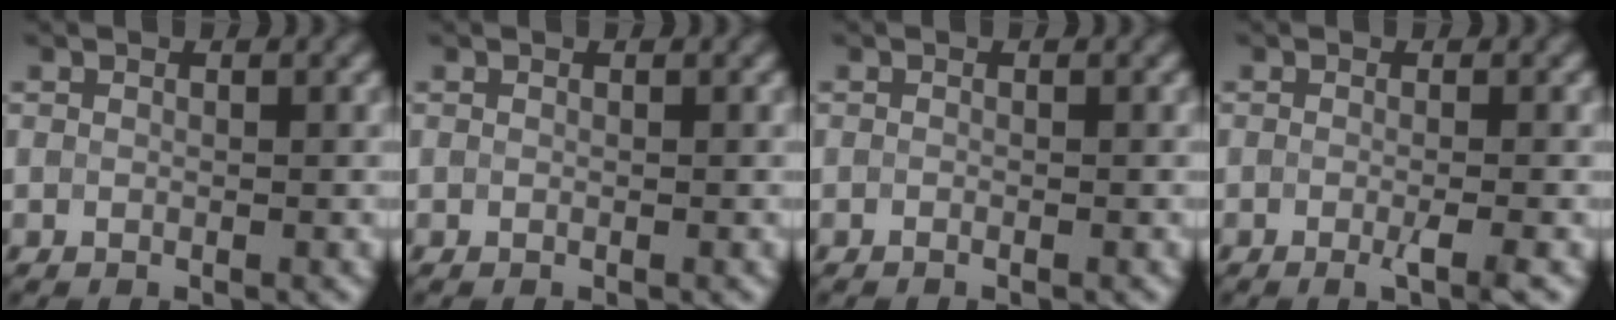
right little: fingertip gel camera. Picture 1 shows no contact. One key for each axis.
{"total": 0.0}
{"total": 0.6, "fx": -0.6, "fy": 0.2, "fz": 0.1, "tx": 0.003, "ty": -0.007, "tz": -0.009}
{"total": 1.7, "fx": -1.0, "fy": 0.1, "fz": 1.3, "tx": -0.017, "ty": -0.008, "tz": -0.017}